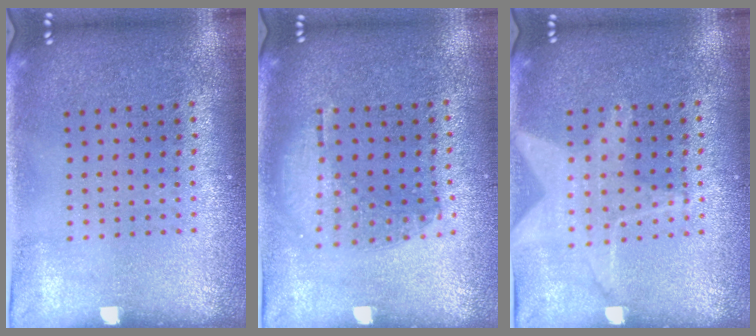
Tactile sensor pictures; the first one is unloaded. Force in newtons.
{"total": 1.1, "press": 1.0, "slide": 0.4}
{"total": 1.3, "press": 1.3, "slide": 0.3}